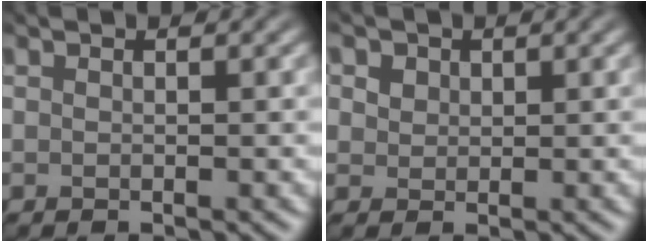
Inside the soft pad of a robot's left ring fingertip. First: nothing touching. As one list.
[{"total": 2.0, "force": [-0.7, -0.4, -1.8], "torque": [0.006, -0.016, 0.007]}]